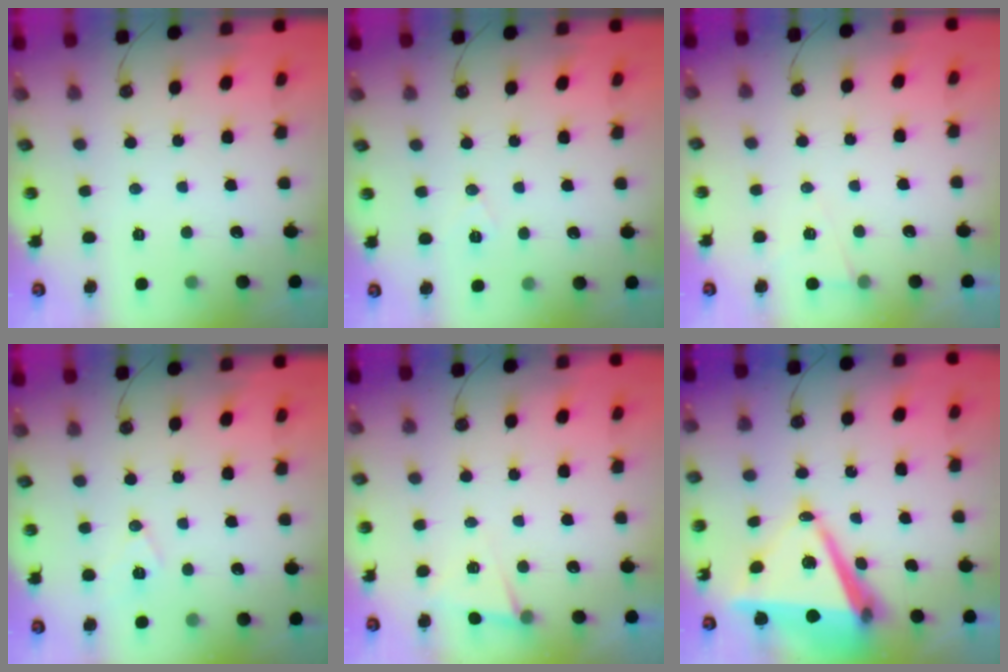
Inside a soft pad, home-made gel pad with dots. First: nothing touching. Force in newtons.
{"total": 6.1, "press": 4.1, "slide": 4.6}
{"total": 5.5, "press": 3.3, "slide": 4.5}
{"total": 7.9, "press": 7.0, "slide": 3.6}
{"total": 3.0, "press": 2.7, "slide": 1.2}
{"total": 12.4, "press": 11.7, "slide": 4.0}